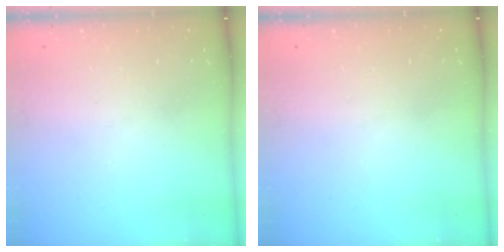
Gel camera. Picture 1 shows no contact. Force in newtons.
{"total": 0.0}